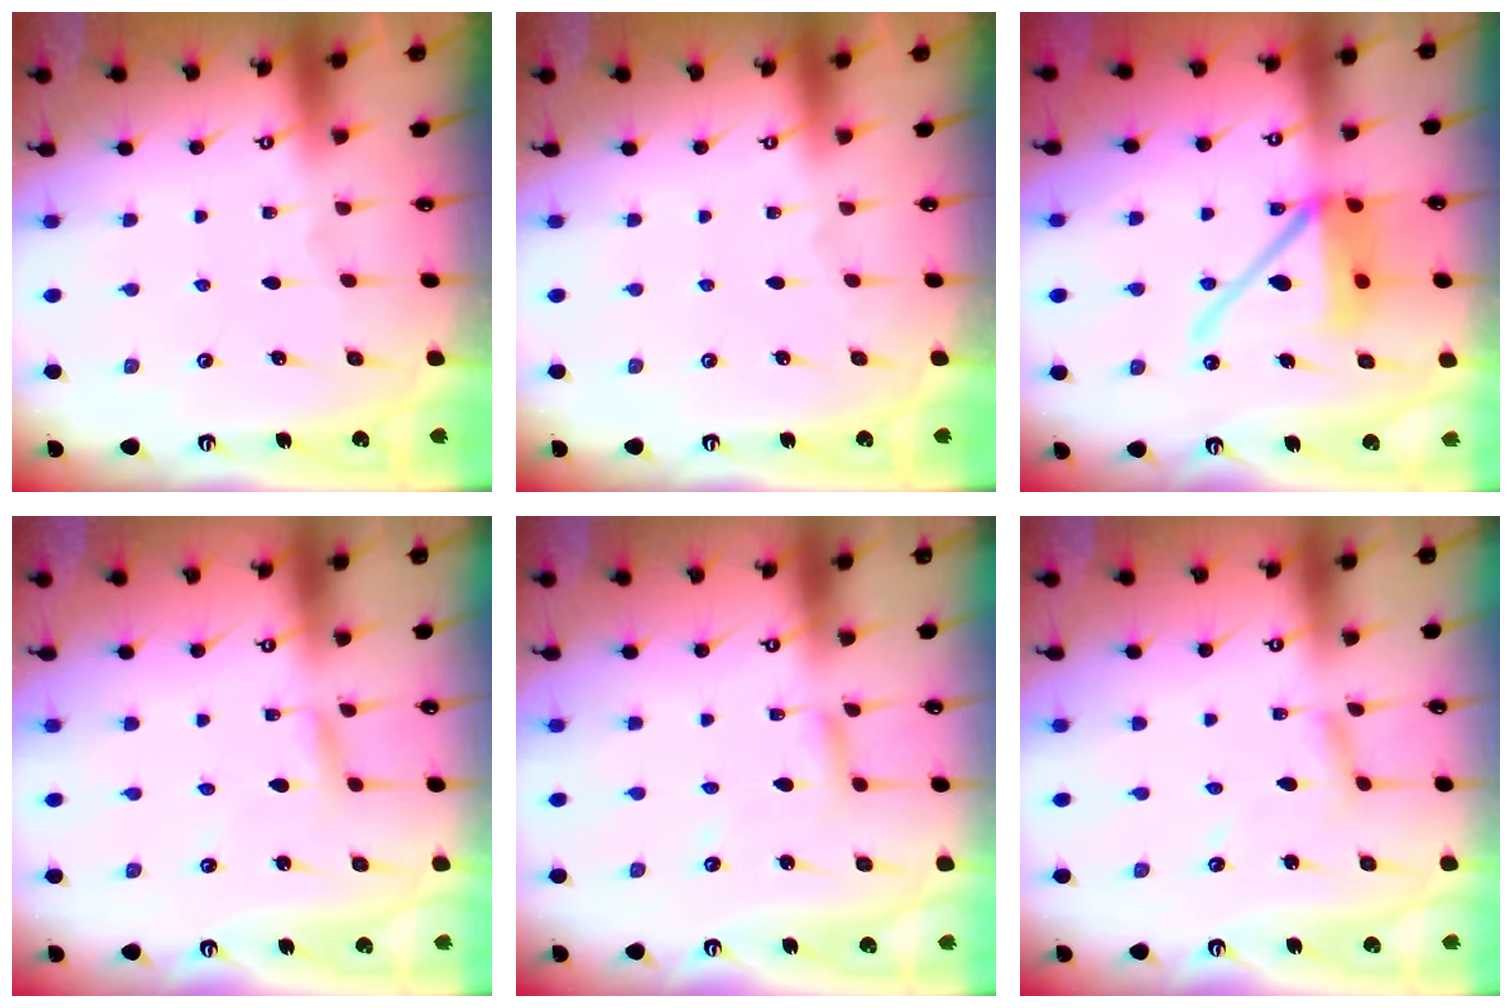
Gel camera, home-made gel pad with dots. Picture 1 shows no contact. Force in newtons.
{"total": 0.0}
{"total": 14.8, "press": 14.6, "slide": 2.4}
{"total": 2.0, "press": 2.0, "slide": 0.2}
{"total": 5.0, "press": 5.0, "slide": 0.3}
{"total": 5.1, "press": 5.1, "slide": 0.4}